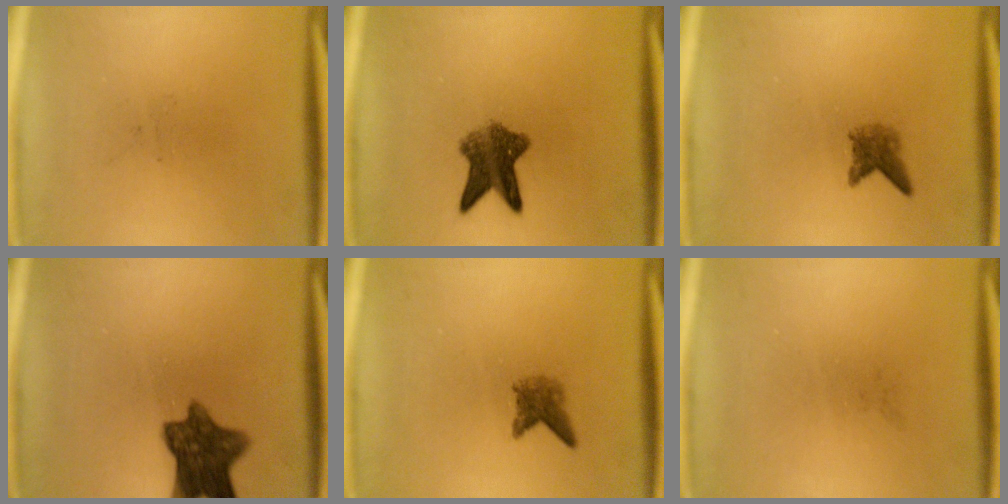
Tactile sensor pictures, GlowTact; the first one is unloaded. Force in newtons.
{"total": 6.8}
{"total": 2.3}
{"total": 9.2}
{"total": 2.3}
{"total": 0.0}